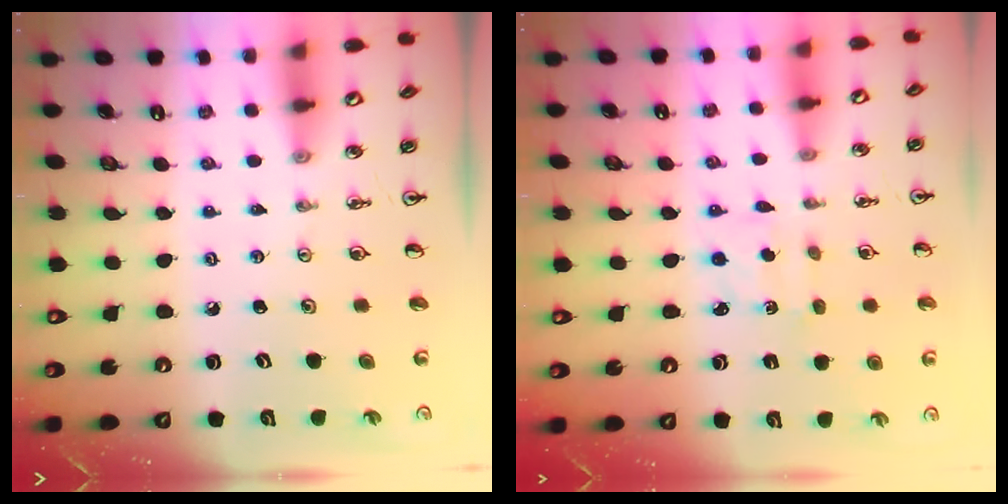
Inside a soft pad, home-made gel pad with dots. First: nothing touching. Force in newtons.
{"total": 2.0, "press": 1.9, "slide": 0.7}